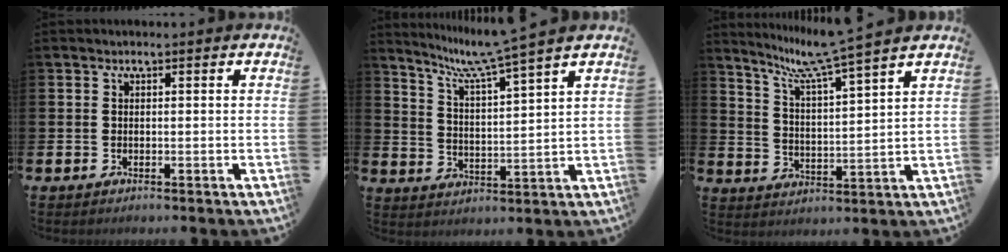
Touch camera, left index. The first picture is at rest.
{"total": 8.2, "force": [7.2, -0.5, 3.9], "torque": [-0.095, -0.045, 0.121]}
{"total": 8.3, "force": [7.4, -0.3, 3.7], "torque": [-0.093, -0.049, 0.124]}